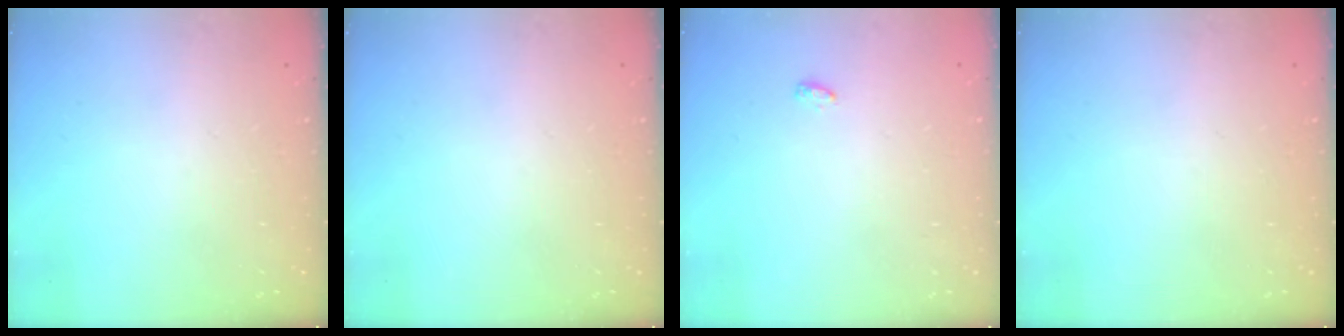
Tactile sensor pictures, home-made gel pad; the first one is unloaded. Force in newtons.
{"total": 0.0}
{"total": 6.5, "press": 3.1, "slide": 5.7}
{"total": 0.0}